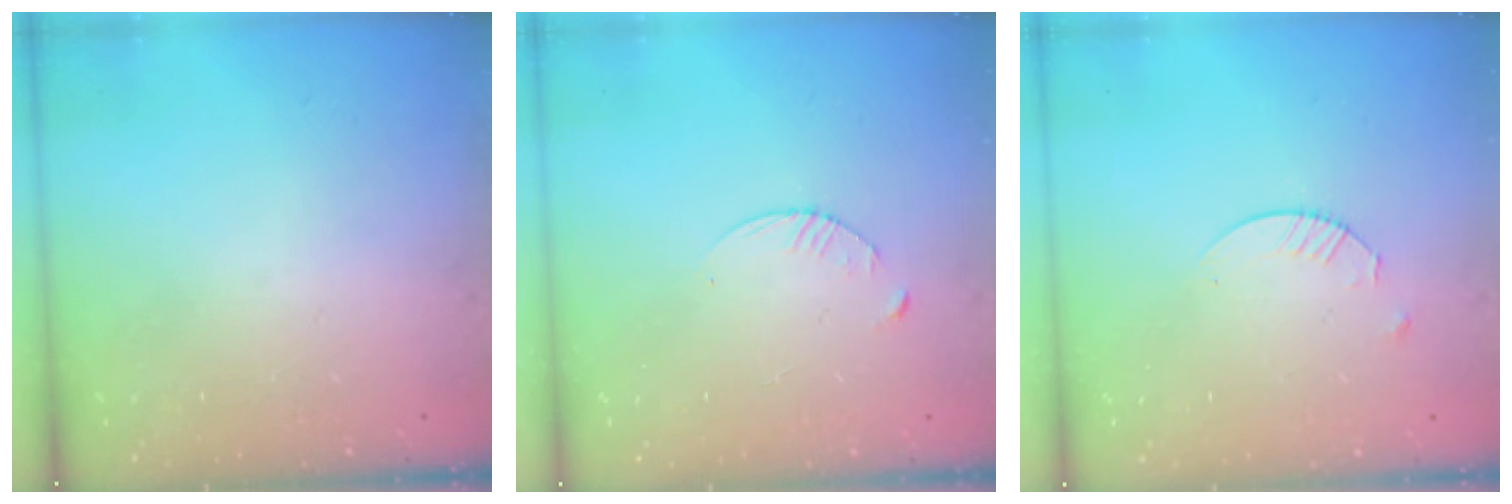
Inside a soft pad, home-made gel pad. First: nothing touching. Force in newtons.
{"total": 3.8, "press": 3.7, "slide": 0.5}
{"total": 2.4, "press": 2.4, "slide": 0.3}